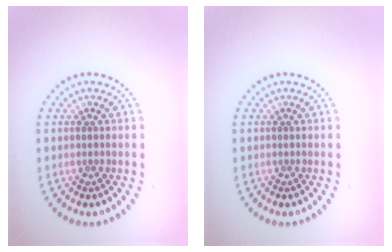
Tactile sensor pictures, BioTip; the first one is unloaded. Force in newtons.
{"total": 0.0}